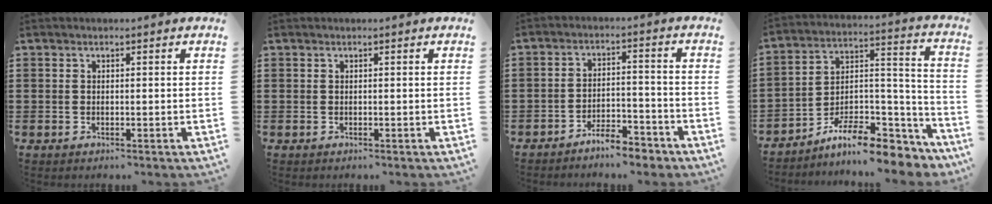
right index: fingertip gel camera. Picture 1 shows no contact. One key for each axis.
{"total": 0.0}
{"total": 5.0, "fx": -4.8, "fy": 0.7, "fz": 1.4, "tx": -0.023, "ty": 0.010, "tz": -0.094}
{"total": 9.5, "fx": -7.9, "fy": 2.8, "fz": 4.5, "tx": -0.071, "ty": 0.019, "tz": -0.147}